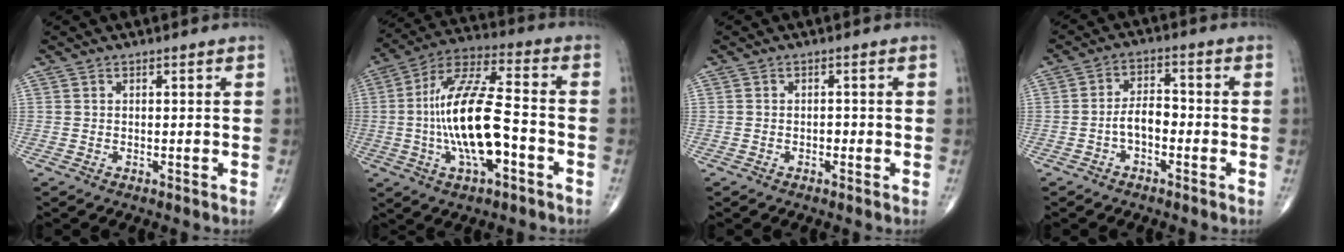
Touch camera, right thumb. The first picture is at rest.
{"total": 18.0, "force": [-3.3, 6.5, 16.4], "torque": [-0.318, 0.036, -0.059]}
{"total": 1.0, "force": [-0.4, 0.7, 0.6], "torque": [-0.007, 0.002, -0.009]}
{"total": 4.9, "force": [-1.7, 2.7, 3.7], "torque": [-0.056, 0.026, -0.036]}